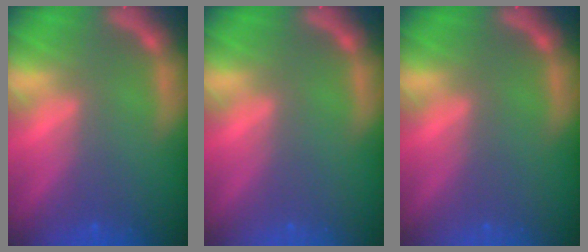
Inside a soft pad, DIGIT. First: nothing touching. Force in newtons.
{"total": 0.0}
{"total": 0.0}